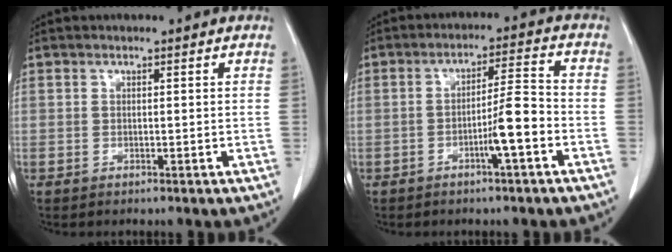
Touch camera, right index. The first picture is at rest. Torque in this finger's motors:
{"motor_torque": [0.72, -0.47, 0.49, 0.07]}